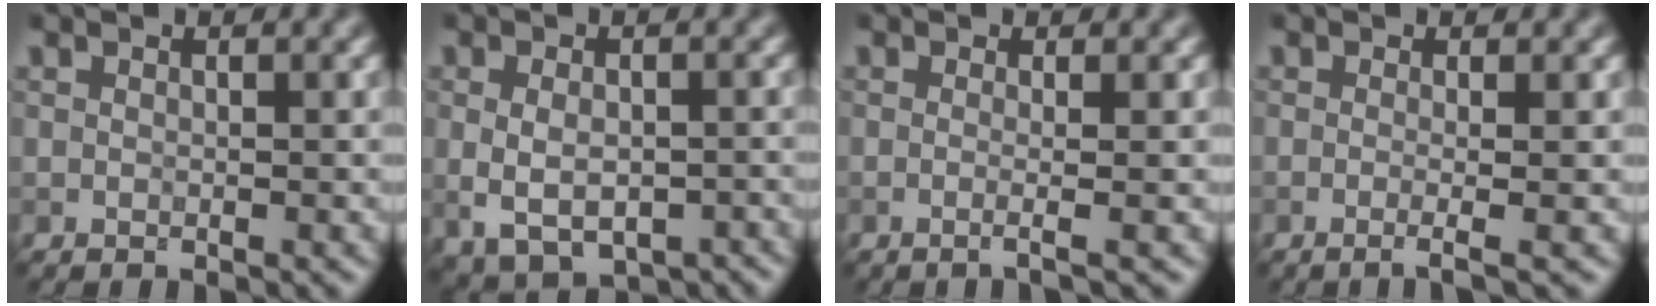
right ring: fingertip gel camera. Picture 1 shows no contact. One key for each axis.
{"total": 6.0, "fx": -1.7, "fy": 3.9, "fz": 4.2, "tx": -0.073, "ty": -0.019, "tz": -0.014}
{"total": 2.6, "fx": 0.2, "fy": 1.2, "fz": 2.3, "tx": -0.017, "ty": -0.003, "tz": -0.026}
{"total": 2.8, "fx": 0.0, "fy": 1.2, "fz": 2.5, "tx": -0.021, "ty": 0.001, "tz": -0.020}